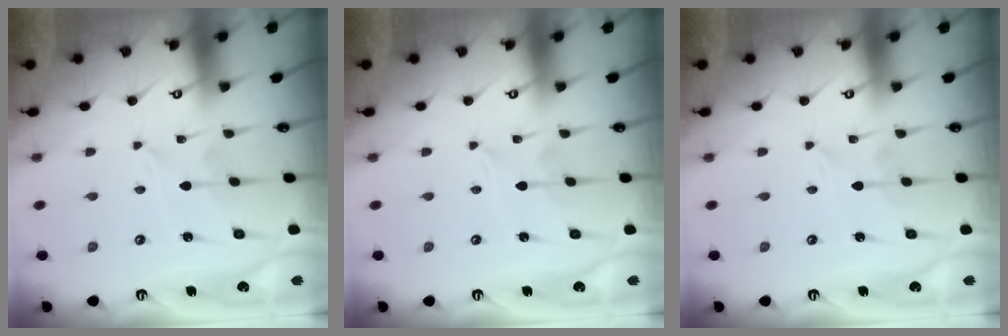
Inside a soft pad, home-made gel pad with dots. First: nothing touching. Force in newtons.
{"total": 0.0}
{"total": 0.0}